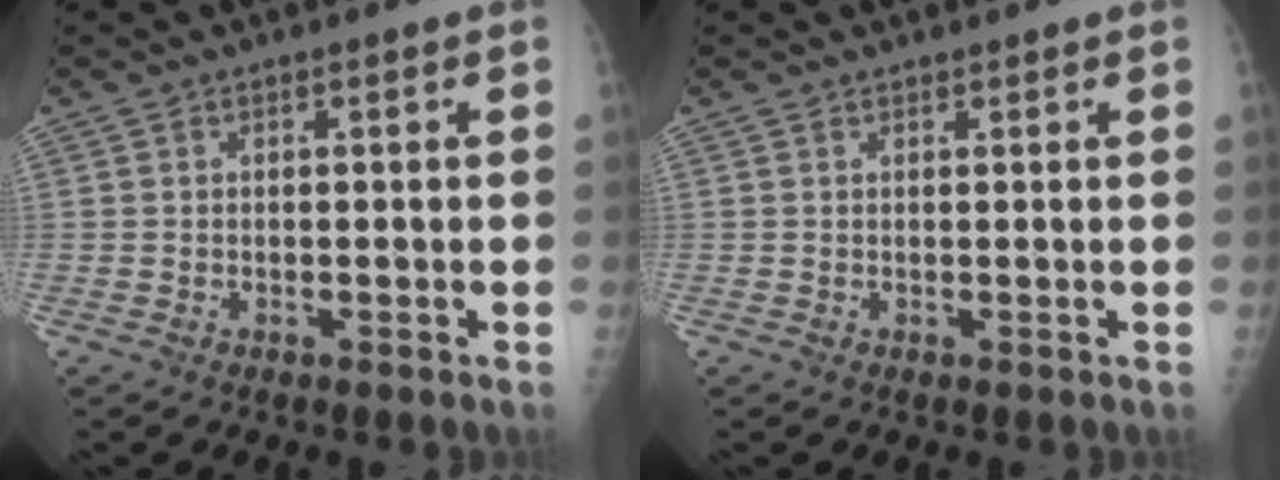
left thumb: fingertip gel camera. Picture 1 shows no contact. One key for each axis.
{"total": 0.5, "fx": 0.5, "fy": 0.1, "fz": 0.0, "tx": -0.001, "ty": -0.003, "tz": 0.008}